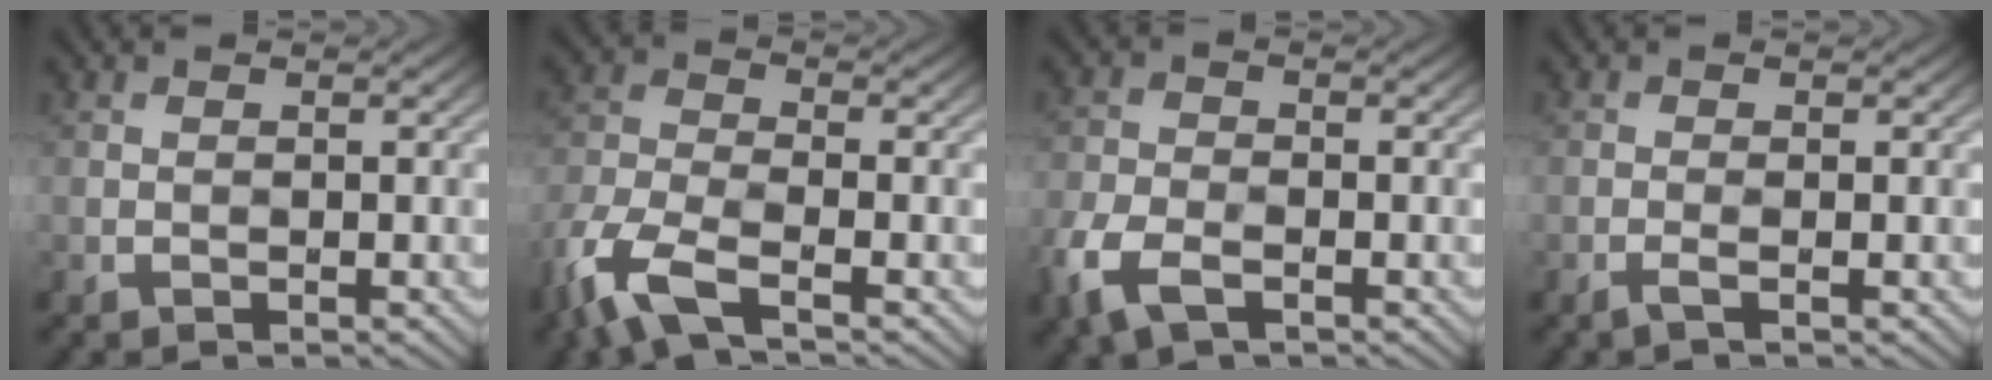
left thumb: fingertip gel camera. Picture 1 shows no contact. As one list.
[{"total": 8.4, "force": [-4.6, 3.4, 6.2], "torque": [-0.142, -0.011, -0.108]}, {"total": 6.4, "force": [-2.7, 3.7, 4.4], "torque": [-0.108, -0.013, -0.064]}, {"total": 1.1, "force": [0.6, 0.0, 0.9], "torque": [-0.010, 0.008, -0.001]}]